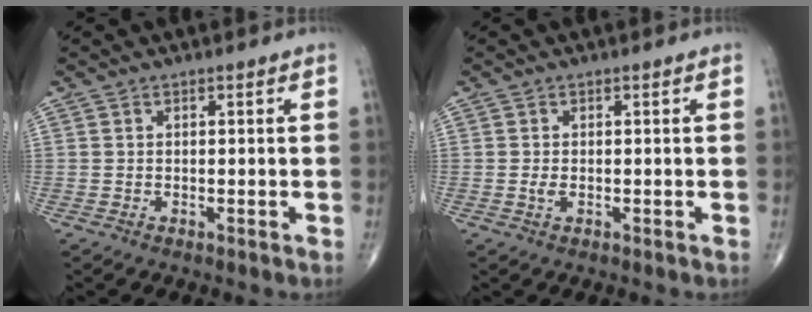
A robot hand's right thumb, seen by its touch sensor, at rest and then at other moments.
{"total": 1.1, "force": [-0.2, 0.6, 0.9], "torque": [-0.019, 0.001, -0.002]}